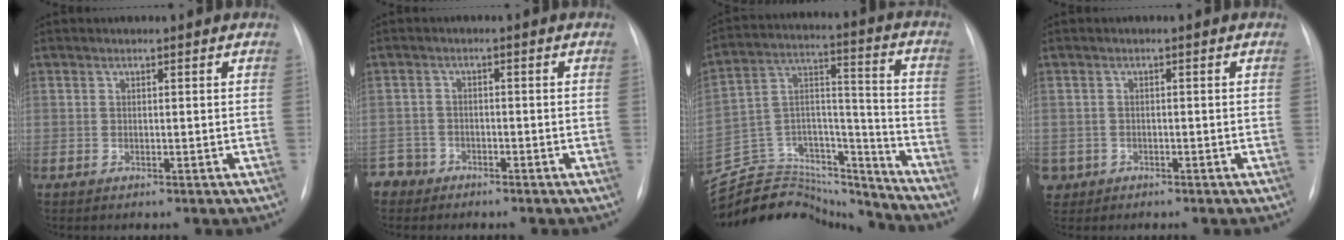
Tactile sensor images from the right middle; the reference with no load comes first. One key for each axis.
{"total": 3.3, "fx": -2.5, "fy": 2.0, "fz": -0.9, "tx": 0.015, "ty": 0.006, "tz": -0.052}
{"total": 24.2, "fx": -22.9, "fy": 6.3, "fz": 4.7, "tx": -0.123, "ty": 0.052, "tz": -0.356}
{"total": 2.8, "fx": -1.4, "fy": 2.5, "fz": 0.0, "tx": -0.002, "ty": 0.007, "tz": -0.024}